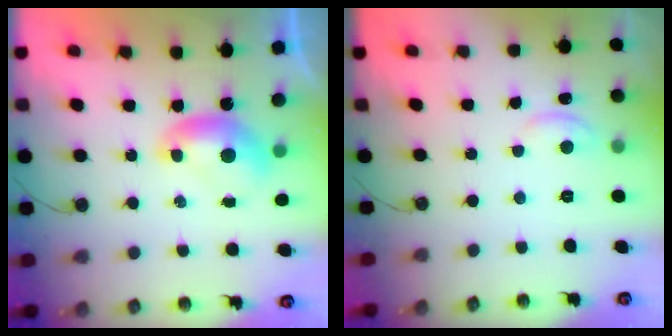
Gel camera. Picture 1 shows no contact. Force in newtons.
{"total": 2.6, "press": 2.6, "slide": 0.2}